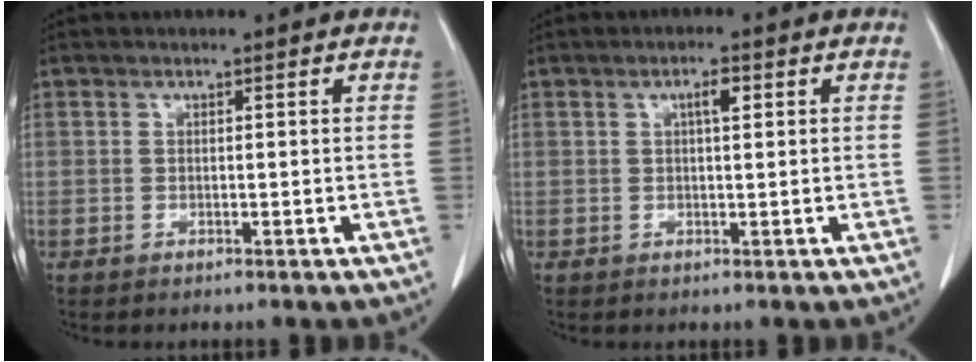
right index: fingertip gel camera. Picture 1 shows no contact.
{"total": 2.7, "force": [1.0, 0.9, 2.4], "torque": [-0.046, 0.006, 0.017]}